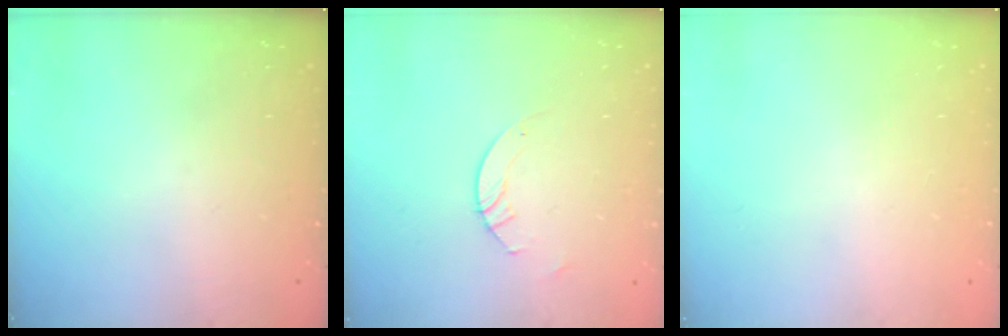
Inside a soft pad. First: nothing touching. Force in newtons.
{"total": 3.0, "press": 3.0, "slide": 0.3}
{"total": 0.0}